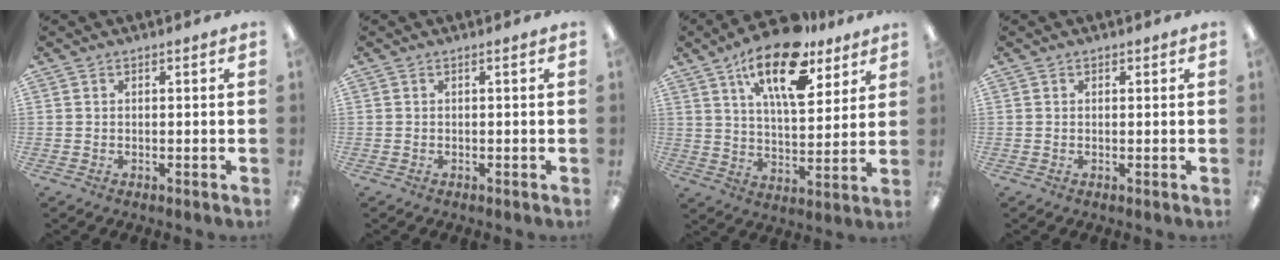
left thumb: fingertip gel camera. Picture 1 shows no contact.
{"total": 0.0}
{"total": 18.9, "force": [11.6, 8.2, 12.5], "torque": [-0.198, -0.052, 0.191]}
{"total": 0.9, "force": [0.5, 0.7, 0.2], "torque": [0.004, 0.000, 0.008]}